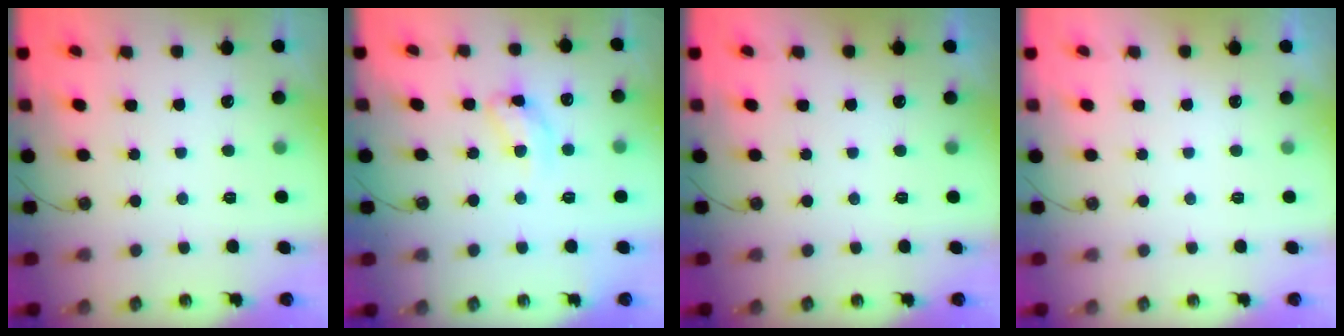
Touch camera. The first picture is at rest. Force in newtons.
{"total": 11.1, "press": 11.0, "slide": 0.7}
{"total": 0.0}
{"total": 0.0}